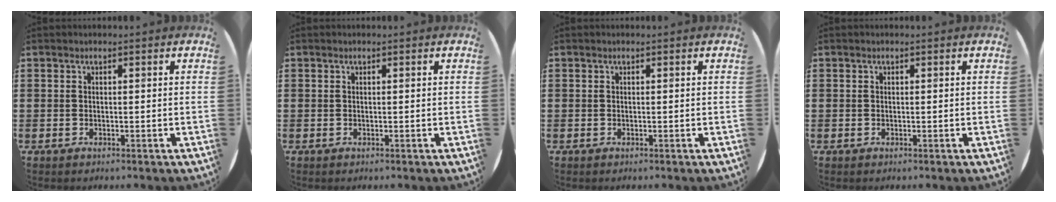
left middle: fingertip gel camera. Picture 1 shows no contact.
{"total": 0.0}
{"total": 0.0}
{"total": 0.0}